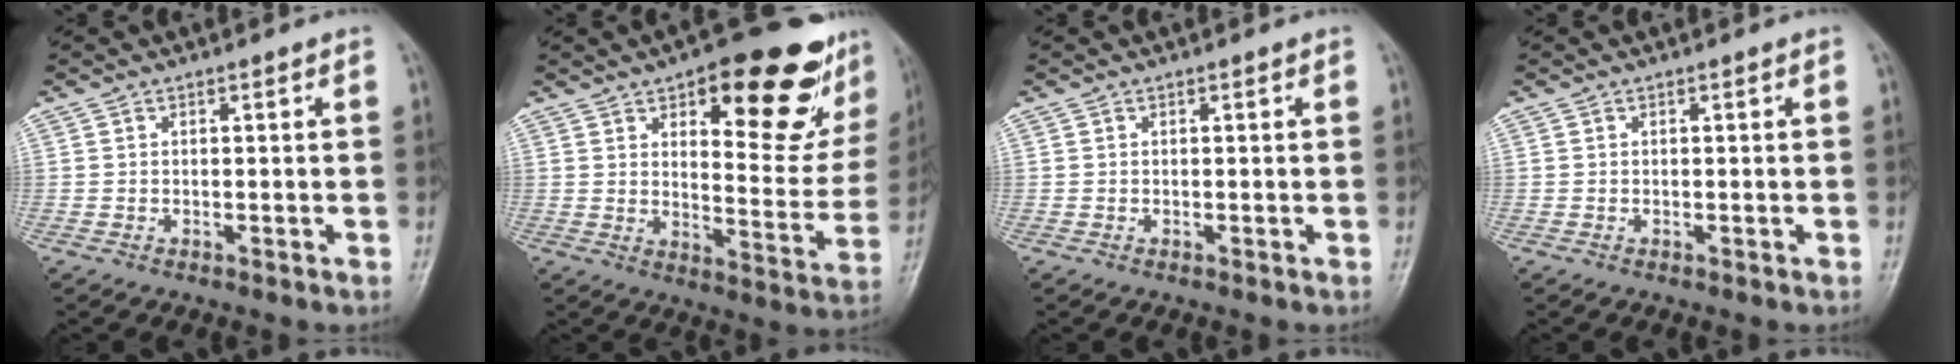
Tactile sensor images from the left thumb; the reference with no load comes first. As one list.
[{"total": 22.5, "force": [12.5, 8.6, 16.6], "torque": [-0.160, -0.049, 0.172]}, {"total": 0.0}, {"total": 0.0}]